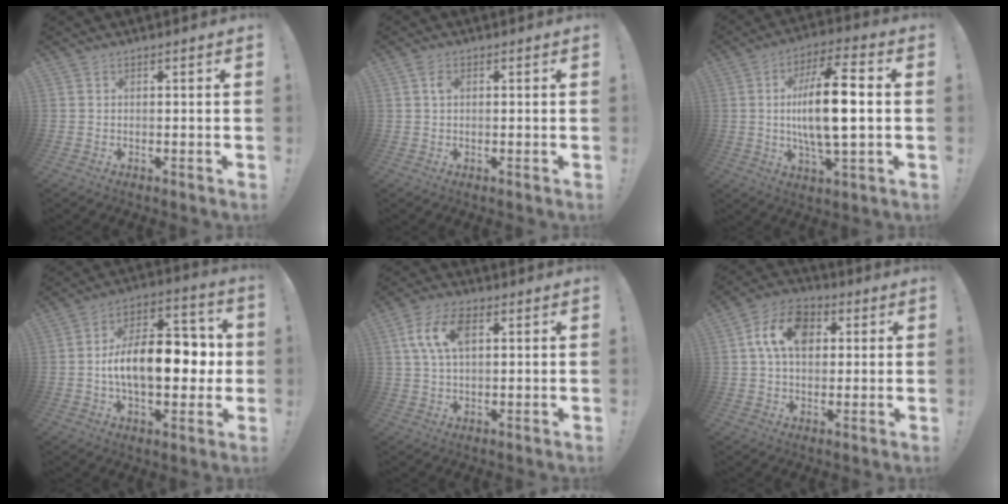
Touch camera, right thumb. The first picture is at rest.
{"total": 1.9, "force": [0.6, 1.1, 1.5], "torque": [-0.032, 0.004, 0.010]}
{"total": 16.4, "force": [0.3, 5.1, 15.5], "torque": [-0.283, -0.003, -0.013]}
{"total": 18.0, "force": [-1.3, 9.8, 15.0], "torque": [-0.240, 0.014, -0.021]}
{"total": 10.3, "force": [3.2, 5.8, 7.9], "torque": [-0.147, 0.007, 0.057]}
{"total": 13.1, "force": [3.8, 9.1, 8.5], "torque": [-0.130, 0.009, 0.073]}